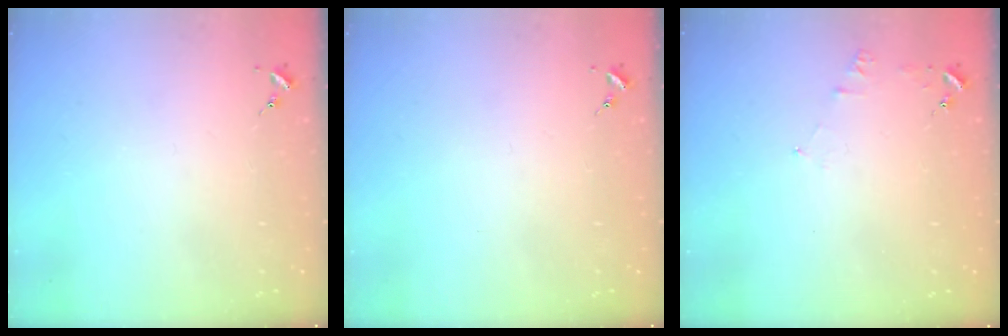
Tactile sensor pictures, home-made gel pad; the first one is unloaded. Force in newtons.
{"total": 0.0}
{"total": 5.2, "press": 5.1, "slide": 0.5}